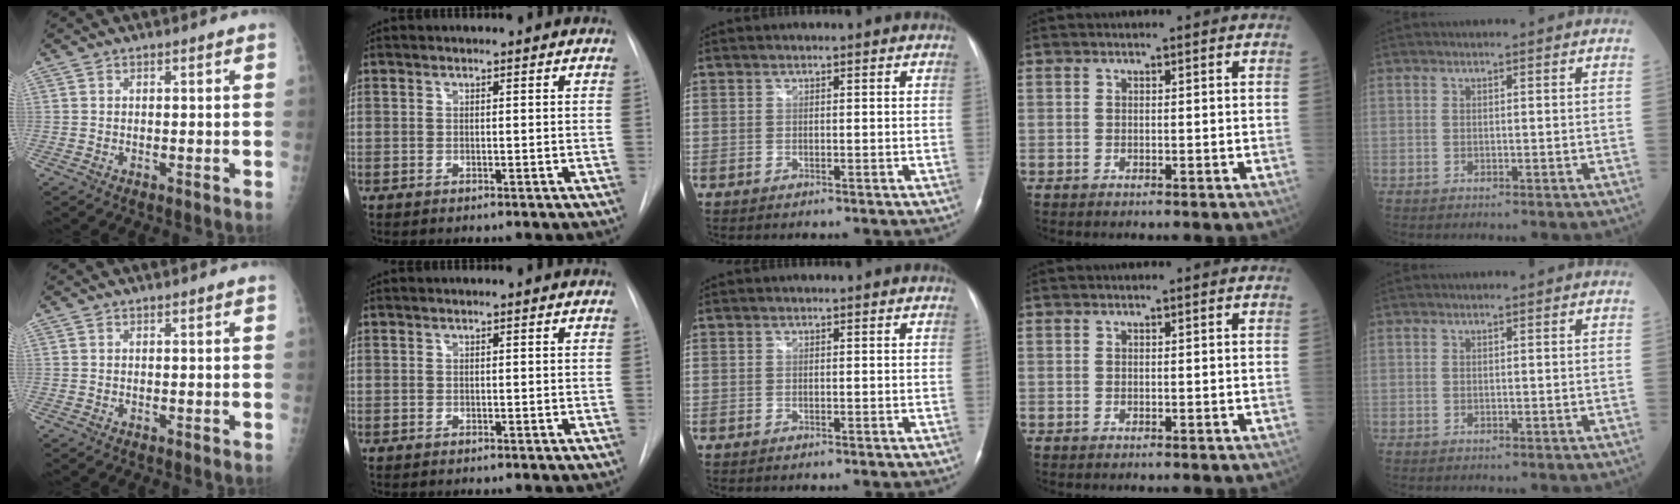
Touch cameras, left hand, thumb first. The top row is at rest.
{}